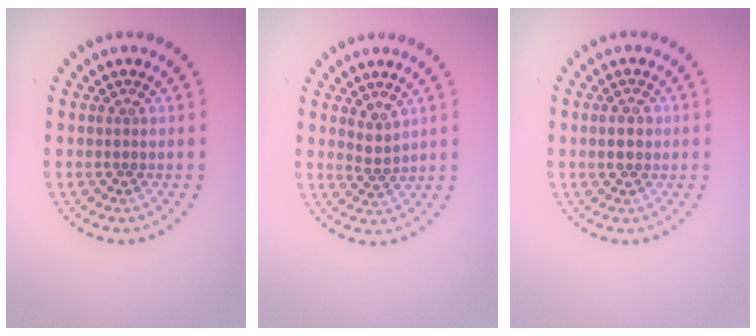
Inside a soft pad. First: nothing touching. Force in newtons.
{"total": 1.6, "press": 1.2, "slide": 1.1}
{"total": 2.1, "press": 2.1, "slide": 0.1}